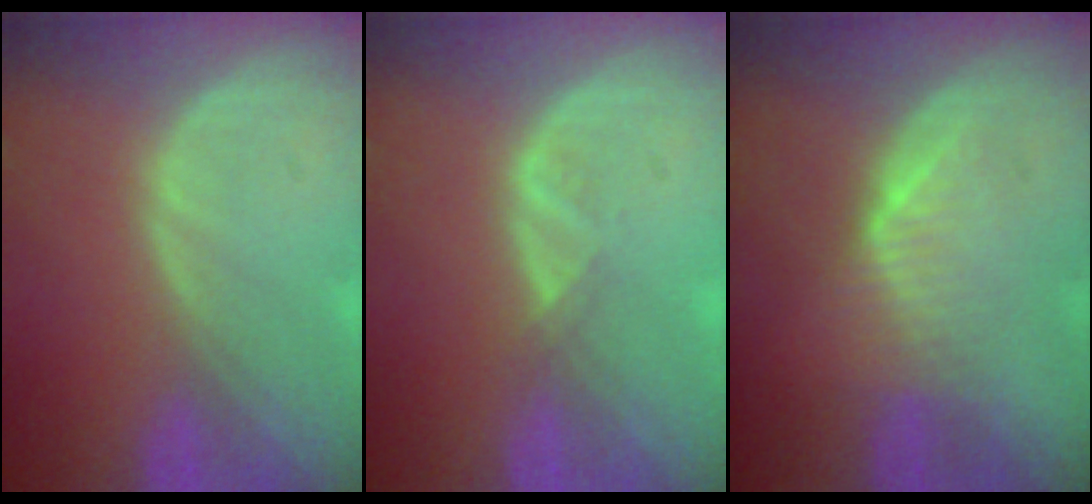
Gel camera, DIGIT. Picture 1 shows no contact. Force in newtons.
{"total": 1.3, "press": 1.2, "slide": 0.7}
{"total": 4.3, "press": 4.3, "slide": 0.4}